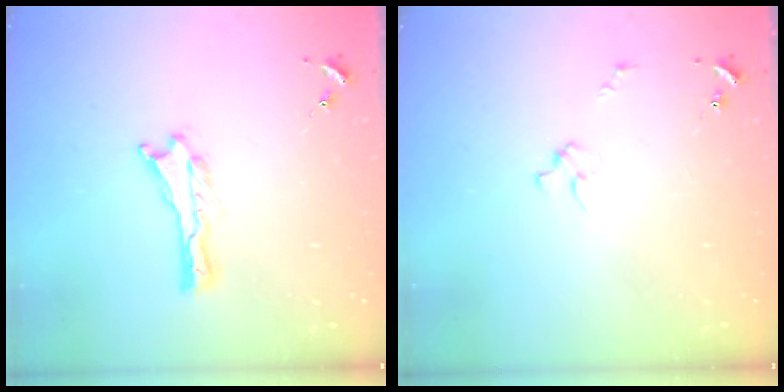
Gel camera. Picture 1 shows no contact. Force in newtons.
{"total": 2.0, "press": 2.0, "slide": 0.2}